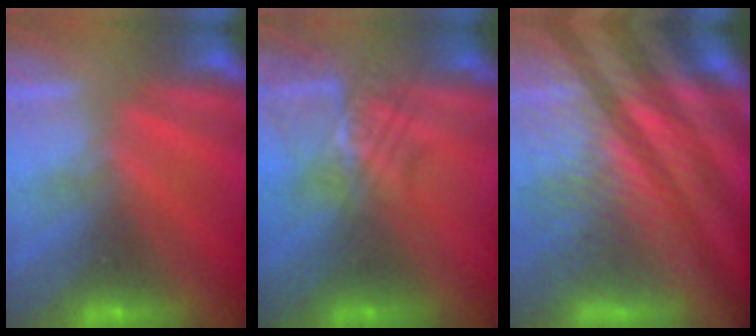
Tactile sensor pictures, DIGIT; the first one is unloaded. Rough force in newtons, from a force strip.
{"total": 2.4}
{"total": 6.4}